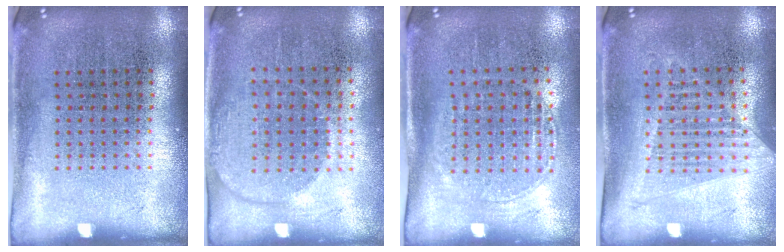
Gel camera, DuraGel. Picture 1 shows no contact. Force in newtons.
{"total": 1.4, "press": 1.2, "slide": 0.6}
{"total": 1.4, "press": 1.2, "slide": 0.8}
{"total": 1.2, "press": 1.1, "slide": 0.5}